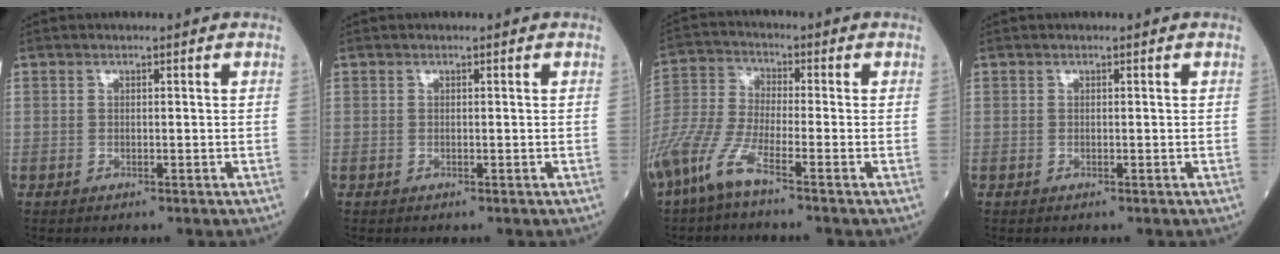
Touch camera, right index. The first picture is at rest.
{"total": 0.0}
{"total": 9.3, "force": [-6.0, 1.0, 7.0], "torque": [-0.171, -0.021, -0.132]}
{"total": 0.0}